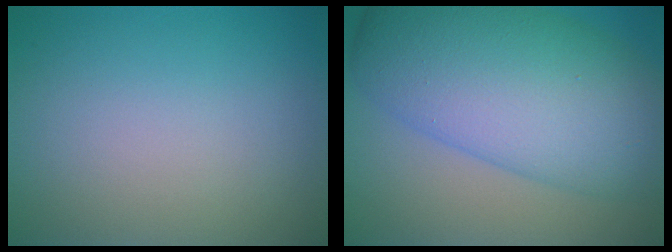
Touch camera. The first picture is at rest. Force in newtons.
{"total": 12.1, "press": 12.1, "slide": 0.2}